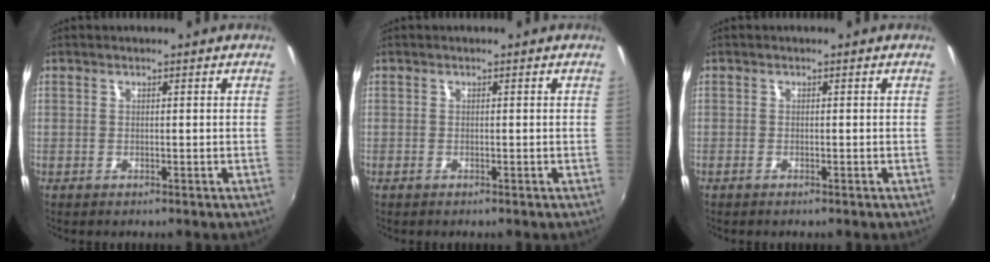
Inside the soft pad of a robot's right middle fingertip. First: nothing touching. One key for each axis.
{"total": 0.5, "fx": -0.4, "fy": 0.2, "fz": 0.3, "tx": -0.006, "ty": -0.003, "tz": -0.009}
{"total": 0.8, "fx": -0.7, "fy": 0.2, "fz": 0.4, "tx": -0.008, "ty": -0.003, "tz": -0.014}